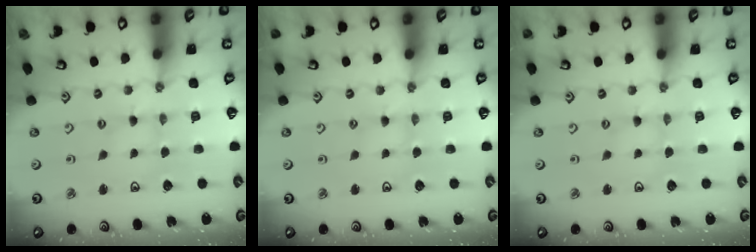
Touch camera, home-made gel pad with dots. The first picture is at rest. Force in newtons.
{"total": 2.1, "press": 2.1, "slide": 0.4}
{"total": 0.0}